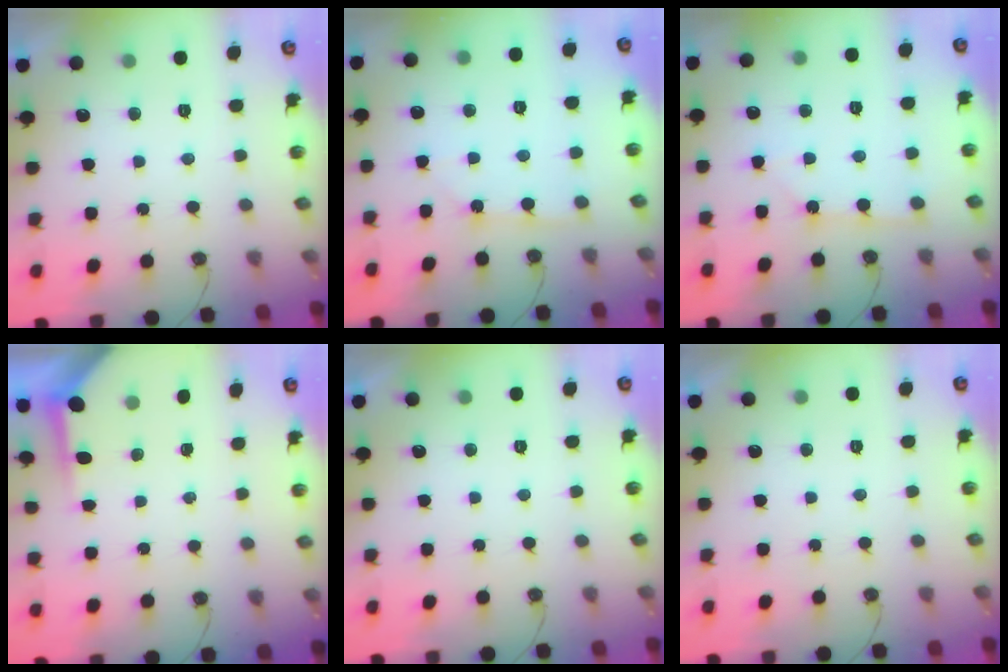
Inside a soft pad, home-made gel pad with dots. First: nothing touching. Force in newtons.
{"total": 2.5, "press": 2.5, "slide": 0.3}
{"total": 2.4, "press": 2.4, "slide": 0.4}
{"total": 3.8, "press": 3.8, "slide": 0.4}
{"total": 0.0}
{"total": 0.0}